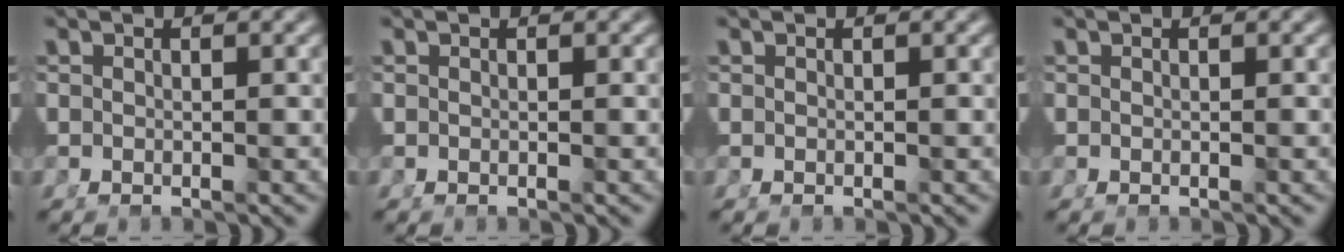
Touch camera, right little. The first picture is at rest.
{"total": 0.0}
{"total": 0.0}
{"total": 0.0}